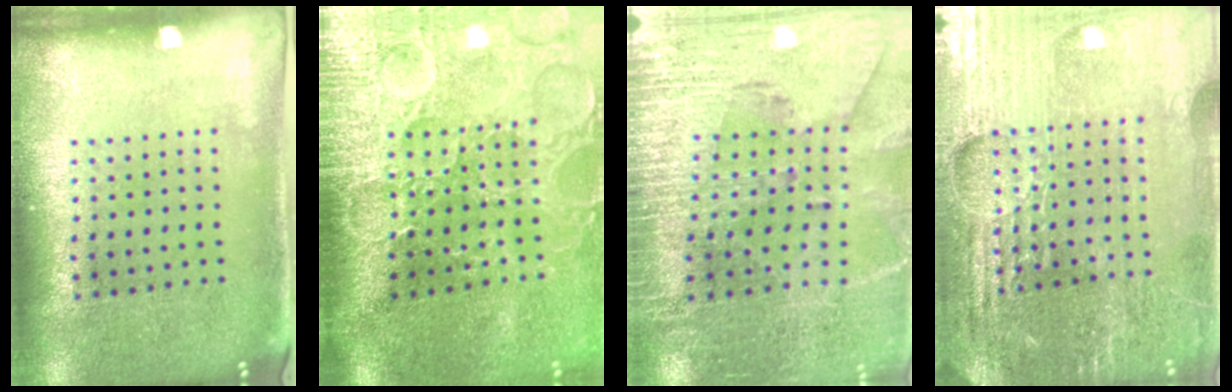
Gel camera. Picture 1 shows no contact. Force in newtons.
{"total": 4.3, "press": 3.8, "slide": 1.9}
{"total": 3.0, "press": 2.9, "slide": 0.6}
{"total": 5.1, "press": 4.7, "slide": 2.0}